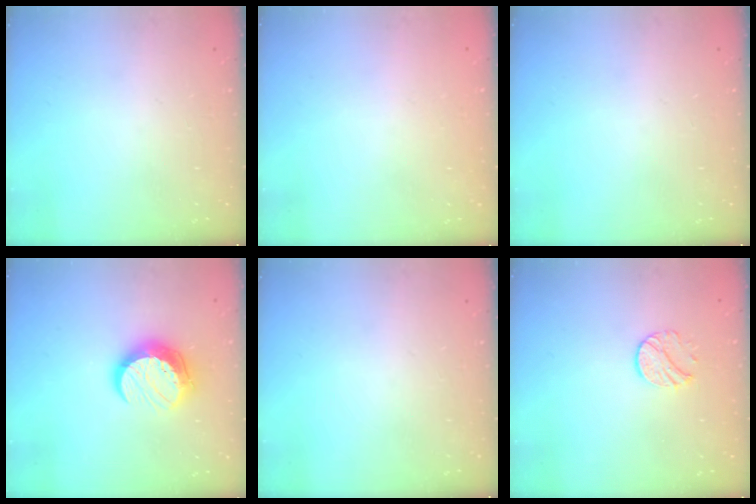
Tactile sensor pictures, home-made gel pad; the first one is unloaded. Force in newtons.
{"total": 0.0}
{"total": 0.0}
{"total": 11.9, "press": 11.8, "slide": 0.9}
{"total": 0.0}
{"total": 7.6, "press": 7.6, "slide": 0.2}